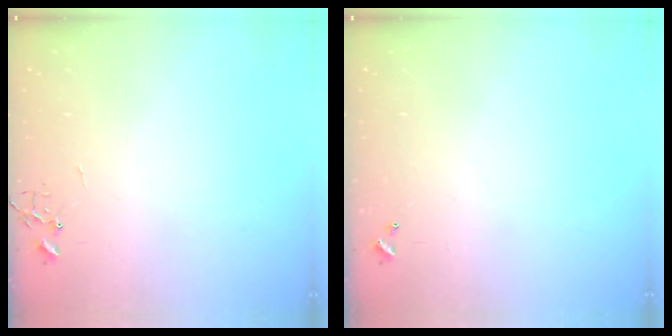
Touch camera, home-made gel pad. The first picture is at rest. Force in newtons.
{"total": 0.0}